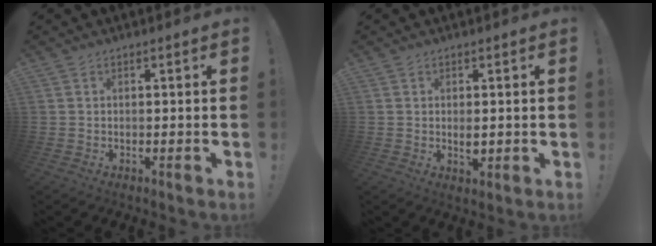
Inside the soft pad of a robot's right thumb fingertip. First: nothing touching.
{"total": 2.5, "force": [0.0, 1.4, 2.1], "torque": [-0.031, 0.000, 0.000]}